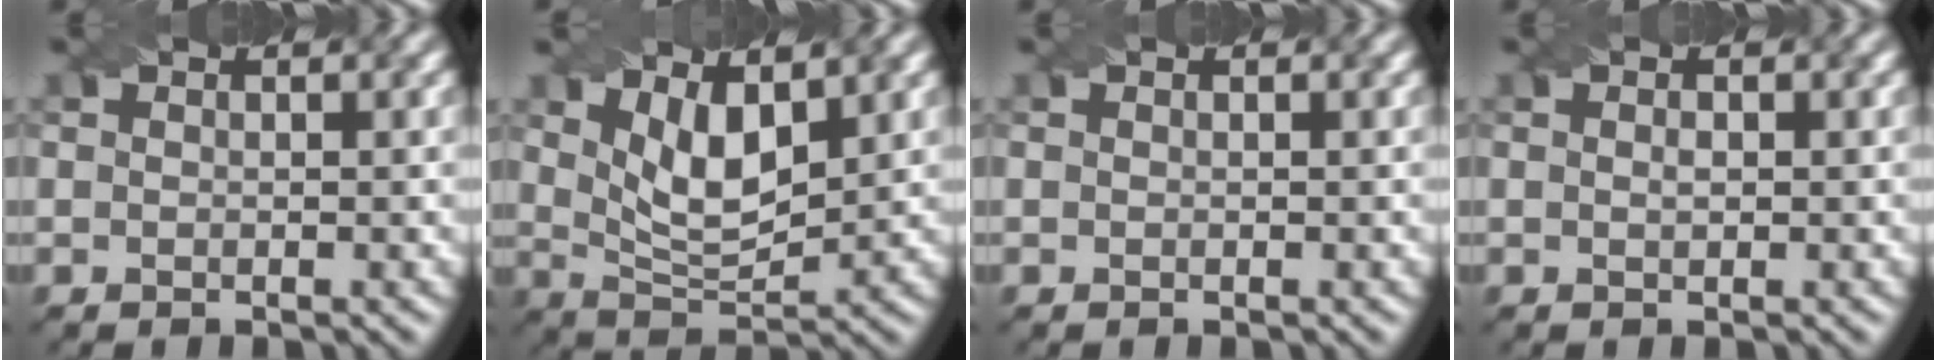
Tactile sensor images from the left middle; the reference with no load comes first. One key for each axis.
{"total": 4.8, "fx": 2.1, "fy": 2.1, "fz": 3.8, "tx": -0.080, "ty": -0.011, "tz": 0.042}
{"total": 0.0}
{"total": 0.6, "fx": 0.0, "fy": 0.3, "fz": 0.5, "tx": -0.010, "ty": 0.001, "tz": 0.001}